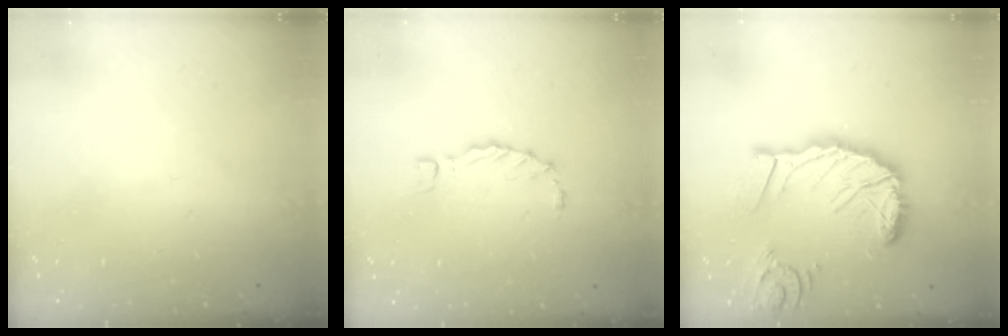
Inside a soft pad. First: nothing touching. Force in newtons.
{"total": 1.2, "press": 1.2, "slide": 0.3}
{"total": 19.8, "press": 19.7, "slide": 2.4}